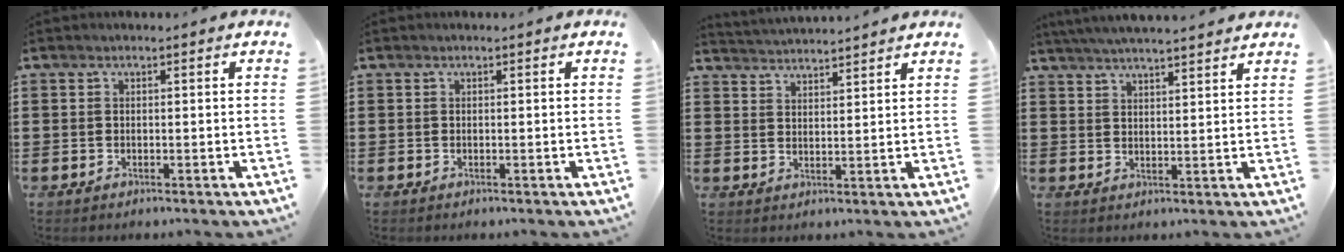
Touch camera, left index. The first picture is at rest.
{"total": 0.0}
{"total": 3.0, "force": [2.9, -0.6, -0.5], "torque": [-0.001, -0.016, 0.053]}
{"total": 4.1, "force": [4.0, -0.6, 0.9], "torque": [-0.030, -0.015, 0.070]}